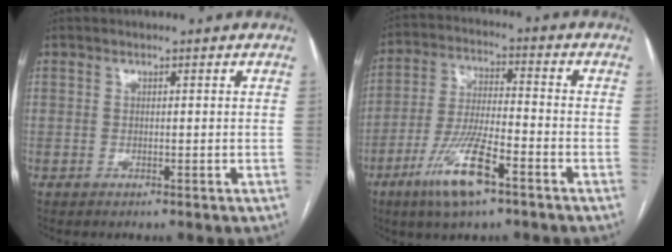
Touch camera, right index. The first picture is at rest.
{"total": 11.4, "force": [-6.5, 2.2, 9.1], "torque": [-0.188, -0.012, -0.116]}